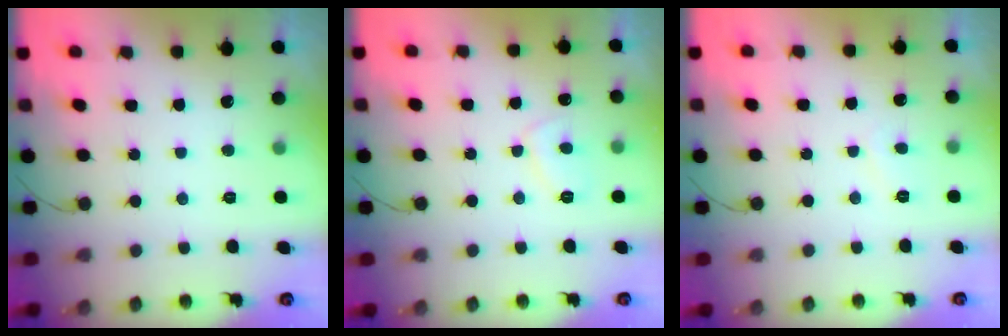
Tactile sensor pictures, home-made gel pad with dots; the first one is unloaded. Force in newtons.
{"total": 4.1, "press": 4.1, "slide": 0.6}
{"total": 3.7, "press": 3.7, "slide": 0.4}